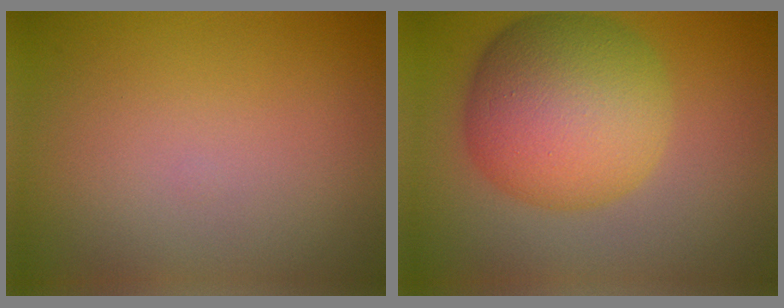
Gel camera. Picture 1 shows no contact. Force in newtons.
{"total": 10.5, "press": 10.5, "slide": 0.2}